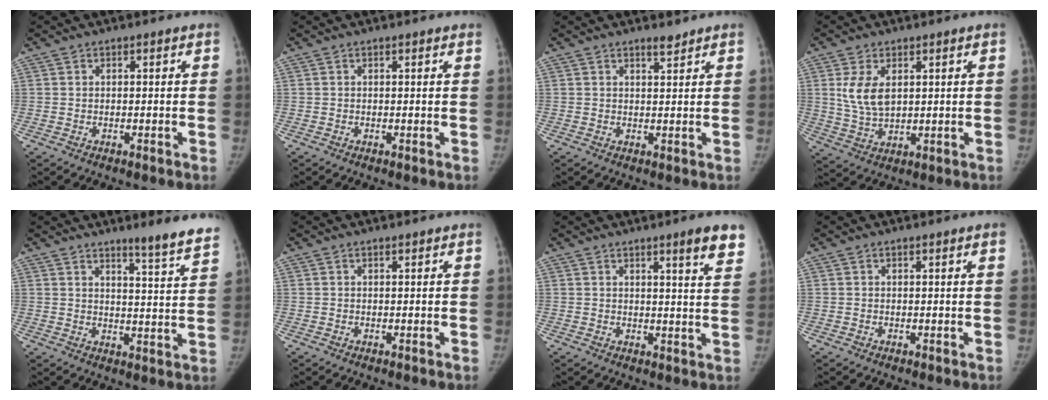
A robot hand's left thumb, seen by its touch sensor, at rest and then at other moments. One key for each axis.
{"total": 1.1, "fx": 0.9, "fy": 0.0, "fz": 0.6, "tx": -0.007, "ty": 0.004, "tz": 0.009}
{"total": 1.8, "fx": 1.6, "fy": 0.4, "fz": 0.7, "tx": -0.001, "ty": -0.013, "tz": 0.026}
{"total": 7.2, "fx": 2.1, "fy": 4.2, "fz": 5.5, "tx": -0.095, "ty": -0.009, "tz": 0.051}
{"total": 9.2, "fx": 7.5, "fy": 0.2, "fz": 5.2, "tx": -0.052, "ty": -0.055, "tz": 0.094}
{"total": 0.0}
{"total": 7.4, "fx": 5.0, "fy": 0.3, "fz": 5.5, "tx": -0.057, "ty": -0.026, "tz": 0.057}
{"total": 1.6, "fx": 1.0, "fy": -0.1, "fz": 1.2, "tx": -0.015, "ty": 0.004, "tz": 0.012}